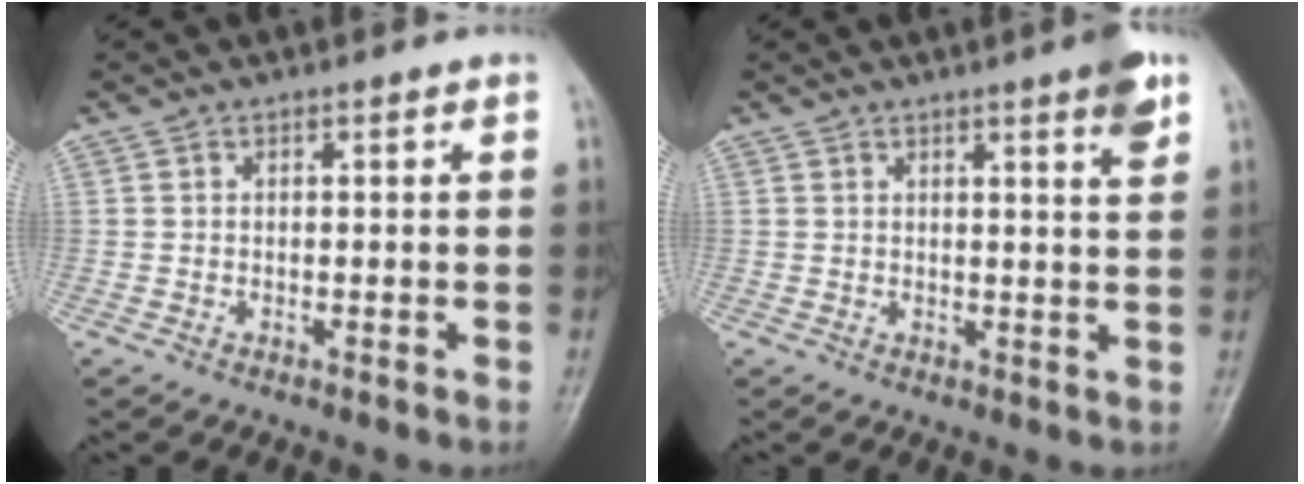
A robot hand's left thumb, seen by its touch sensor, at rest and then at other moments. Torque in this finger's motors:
{"motor_torque": [1.10, 0.78, 0.88, -0.63, 0.03]}